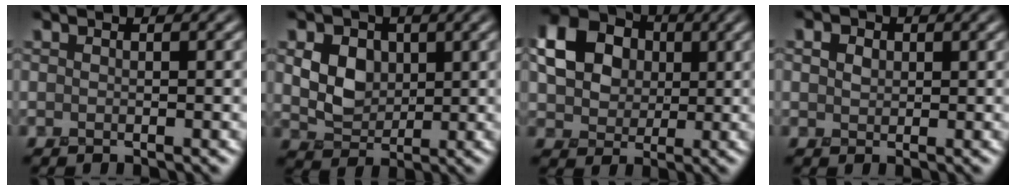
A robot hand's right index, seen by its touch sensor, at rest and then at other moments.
{"total": 4.4, "force": [0.6, 3.4, 2.7], "torque": [-0.060, -0.007, 0.006]}
{"total": 9.3, "force": [1.8, 7.7, 4.9], "torque": [-0.119, 0.034, 0.020]}
{"total": 2.9, "force": [1.3, 2.1, 1.5], "torque": [-0.041, 0.008, 0.012]}